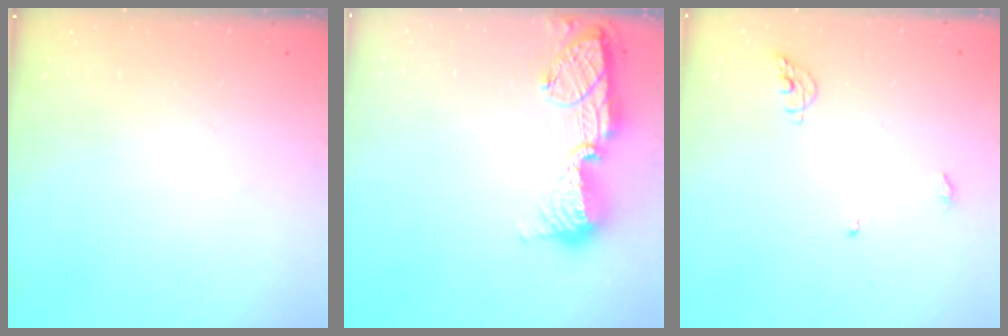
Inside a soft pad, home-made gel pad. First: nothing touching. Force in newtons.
{"total": 13.9, "press": 13.8, "slide": 1.0}
{"total": 5.9, "press": 5.9, "slide": 0.2}